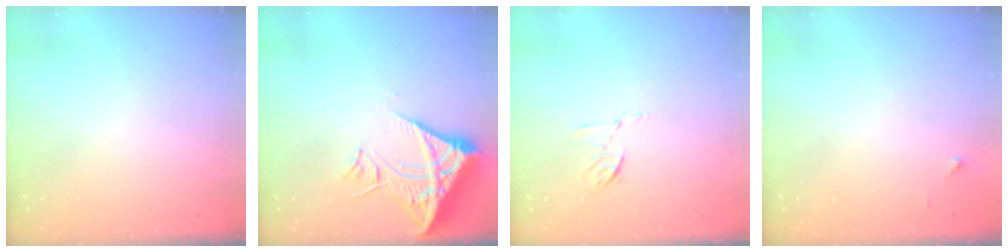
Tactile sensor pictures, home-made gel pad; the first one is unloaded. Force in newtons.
{"total": 13.5, "press": 13.4, "slide": 1.8}
{"total": 5.4, "press": 5.1, "slide": 1.8}
{"total": 2.0, "press": 2.0, "slide": 0.2}